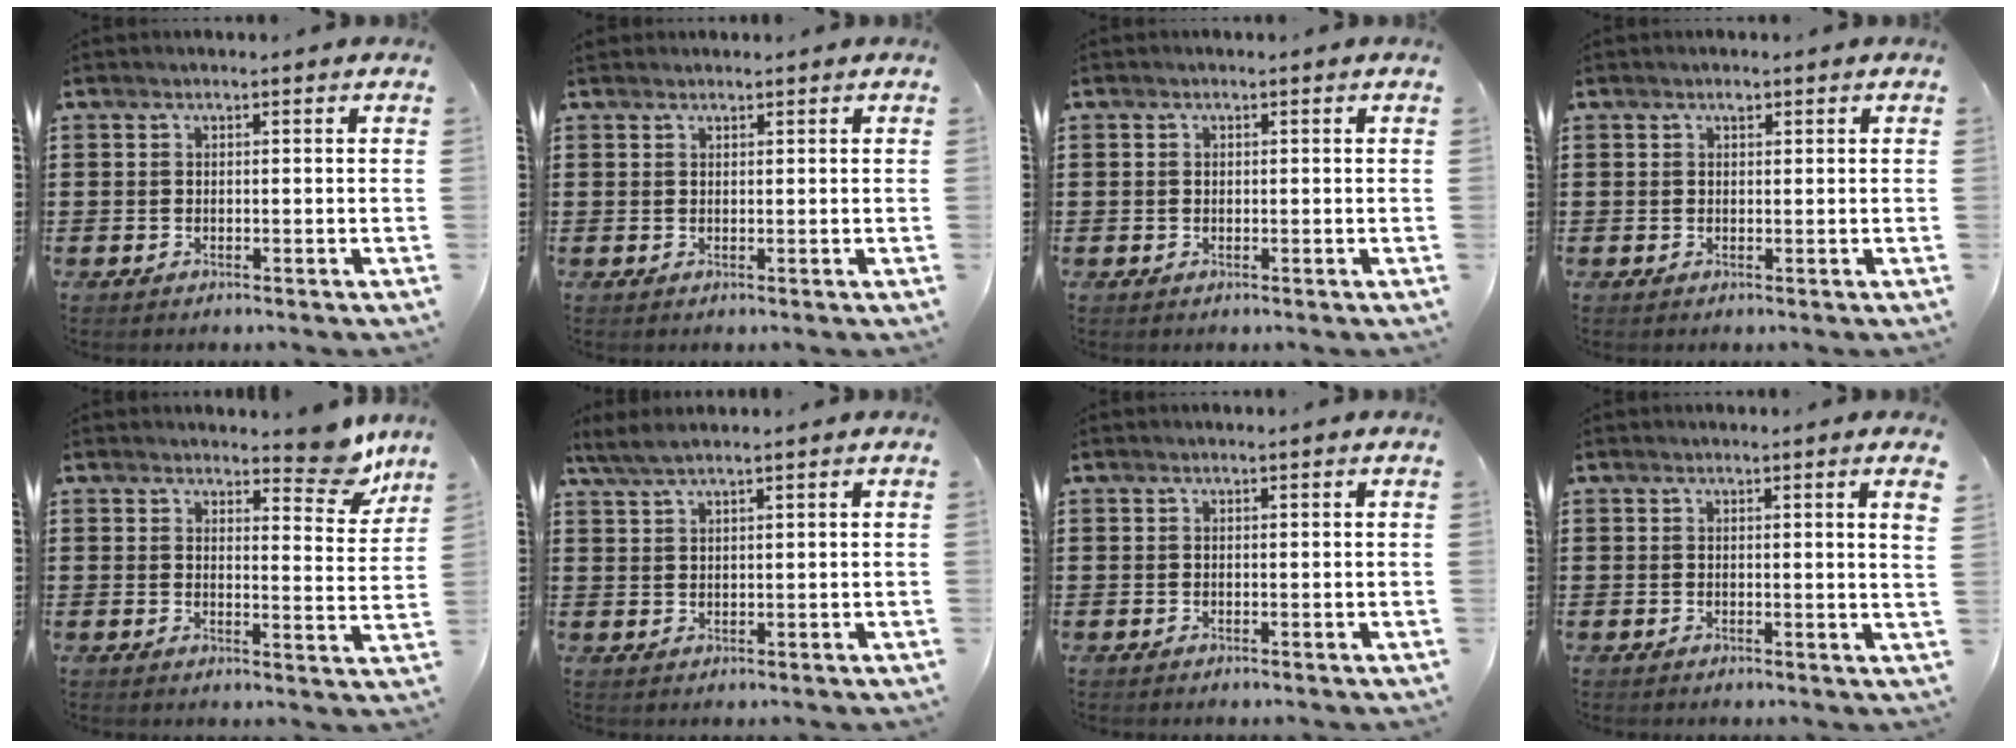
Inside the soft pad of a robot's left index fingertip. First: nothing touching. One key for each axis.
{"total": 0.8, "fx": 0.7, "fy": 0.4, "fz": 0.0, "tx": -0.003, "ty": 0.002, "tz": 0.014}
{"total": 0.6, "fx": 0.2, "fy": 0.4, "fz": 0.3, "tx": -0.008, "ty": 0.002, "tz": 0.004}
{"total": 0.8, "fx": 0.4, "fy": 0.4, "fz": 0.4, "tx": -0.002, "ty": 0.000, "tz": 0.006}
{"total": 7.0, "fx": 5.8, "fy": 2.1, "fz": 3.4, "tx": -0.036, "ty": -0.031, "tz": 0.098}
{"total": 2.6, "fx": 2.0, "fy": 0.2, "fz": 1.7, "tx": -0.038, "ty": 0.002, "tz": 0.037}
{"total": 0.0}
{"total": 1.6, "fx": 0.8, "fy": -0.3, "fz": 1.3, "tx": -0.027, "ty": -0.004, "tz": 0.014}